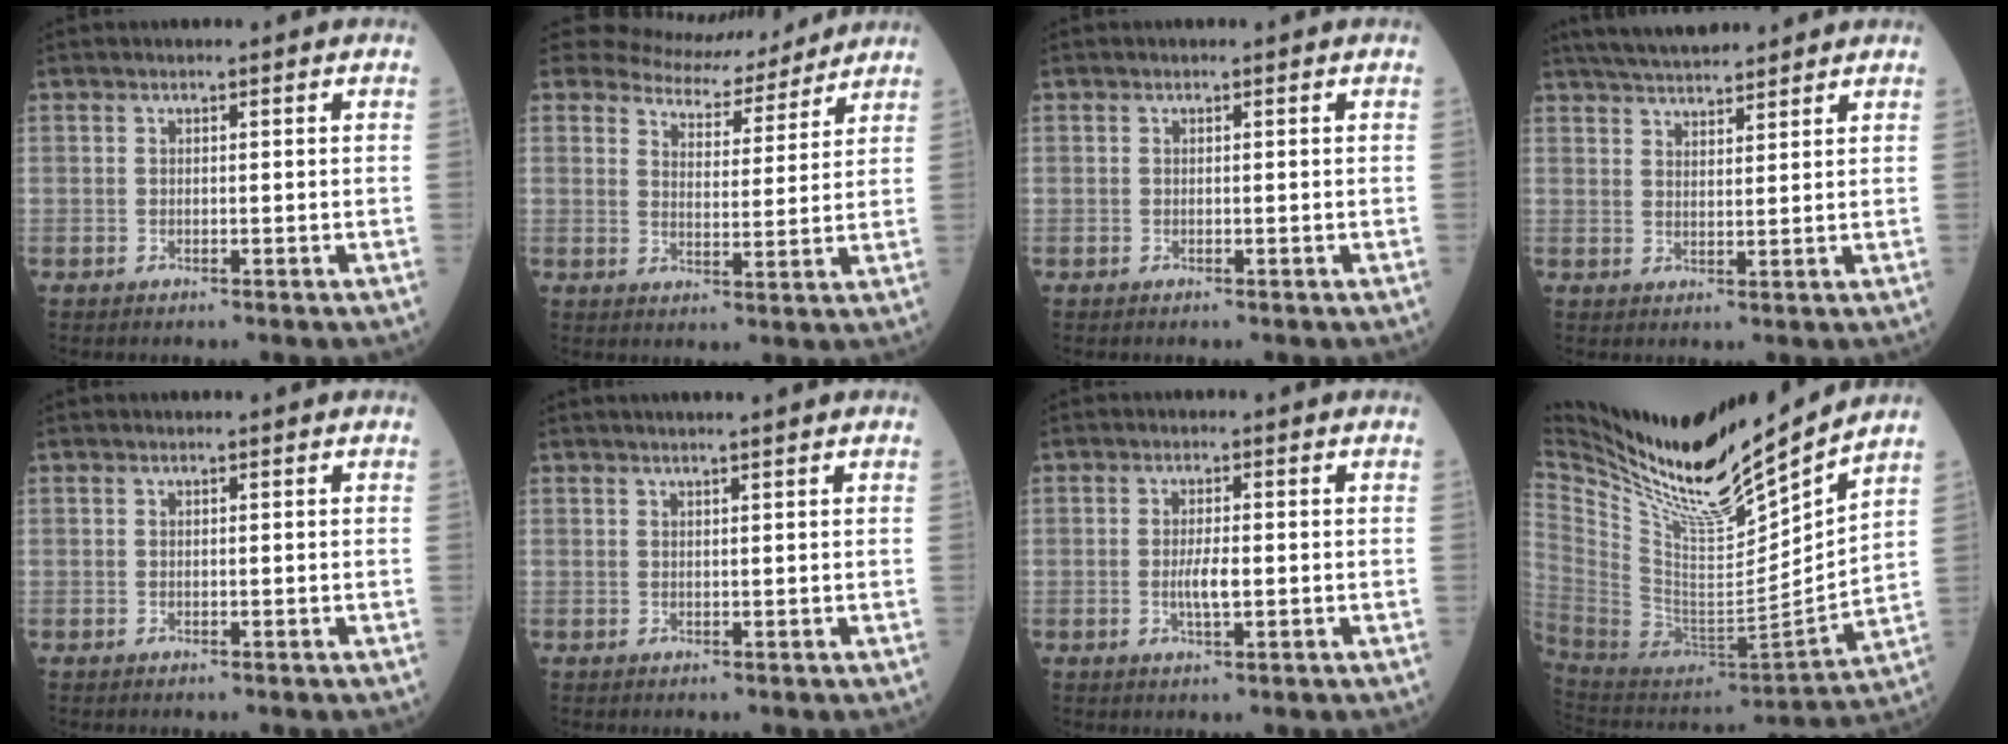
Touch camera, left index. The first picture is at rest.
{"total": 9.5, "force": [9.0, 2.9, 1.2], "torque": [-0.020, 0.004, 0.124]}
{"total": 0.0}
{"total": 9.1, "force": [8.4, 1.5, 3.4], "torque": [-0.059, 0.028, 0.135]}
{"total": 0.0}
{"total": 3.6, "force": [3.1, -0.2, 1.9], "torque": [-0.022, 0.020, 0.040]}
{"total": 3.0, "force": [-0.4, 0.6, 2.9], "torque": [-0.061, -0.003, -0.007]}
{"total": 23.2, "force": [20.2, 1.2, 11.4], "torque": [-0.211, -0.051, 0.358]}